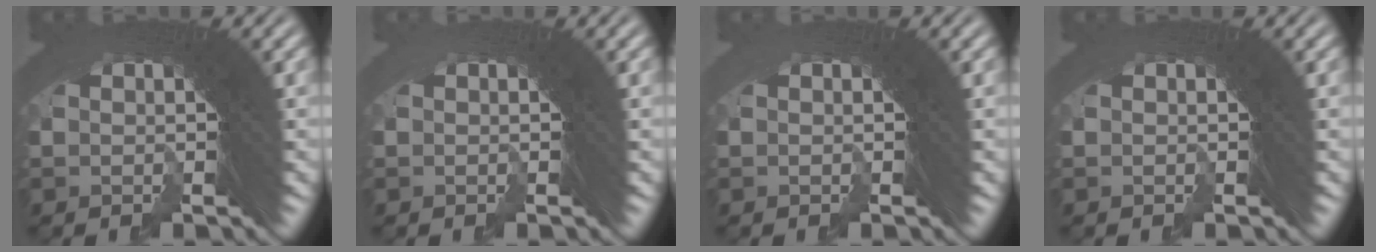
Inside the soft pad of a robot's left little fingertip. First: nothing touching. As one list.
[{"total": 1.5, "force": [-0.3, -1.0, -1.2], "torque": [0.020, -0.003, -0.003]}, {"total": 0.9, "force": [-0.3, -0.6, -0.7], "torque": [0.014, 0.000, -0.005]}, {"total": 0.0}]